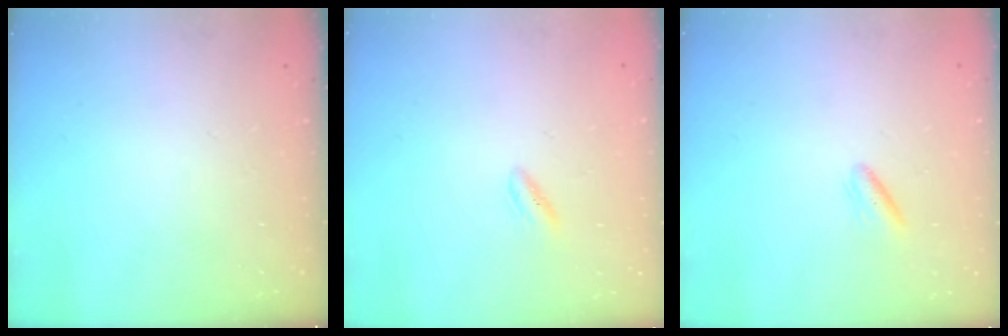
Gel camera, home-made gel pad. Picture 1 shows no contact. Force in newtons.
{"total": 1.8, "press": 1.6, "slide": 0.8}
{"total": 2.9, "press": 2.8, "slide": 1.0}